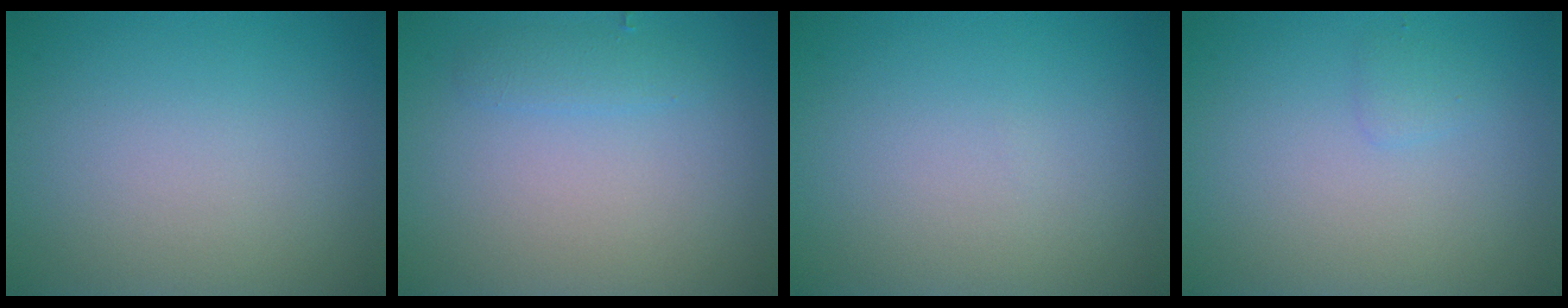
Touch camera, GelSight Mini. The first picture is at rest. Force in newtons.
{"total": 1.3, "press": 1.3, "slide": 0.1}
{"total": 0.0}
{"total": 0.8, "press": 0.7, "slide": 0.1}